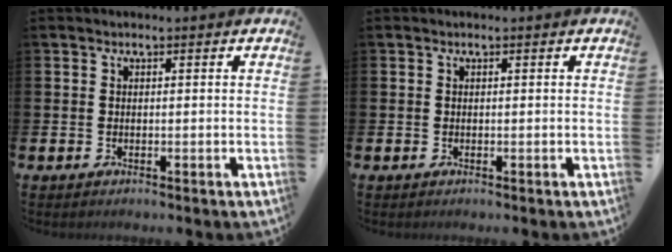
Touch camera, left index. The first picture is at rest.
{"total": 0.0}